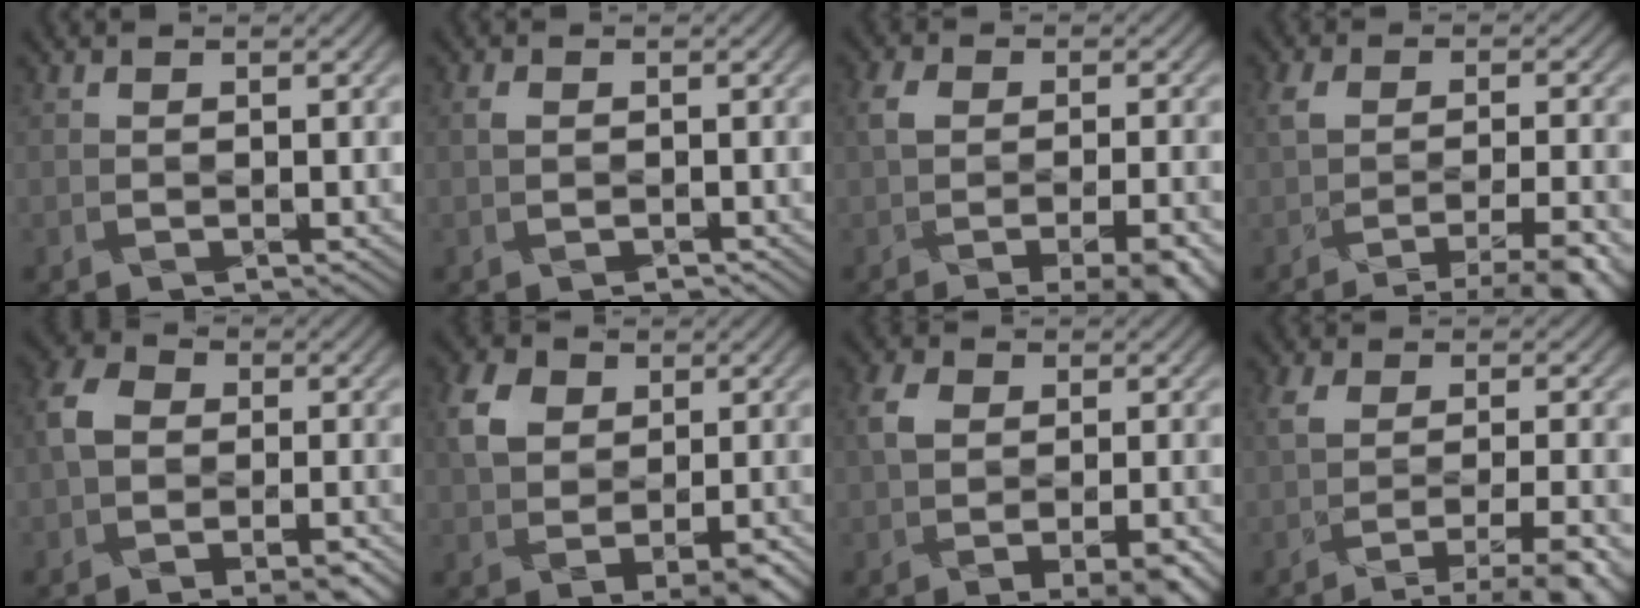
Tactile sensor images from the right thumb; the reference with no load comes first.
{"total": 0.9, "force": [-0.5, 0.7, 0.3], "torque": [-0.002, -0.002, -0.012]}
{"total": 8.4, "force": [-3.4, 4.0, 6.6], "torque": [-0.078, -0.005, -0.046]}
{"total": 7.0, "force": [-4.3, 1.9, 5.1], "torque": [-0.072, -0.017, -0.070]}
{"total": 6.7, "force": [-2.8, 4.6, 4.0], "torque": [-0.085, -0.009, -0.056]}
{"total": 6.6, "force": [-0.3, 4.9, 4.3], "torque": [-0.068, -0.002, -0.013]}
{"total": 7.8, "force": [-2.4, 4.6, 5.9], "torque": [-0.077, -0.001, -0.041]}
{"total": 6.9, "force": [-3.8, 1.9, 5.4], "torque": [-0.070, -0.015, -0.058]}